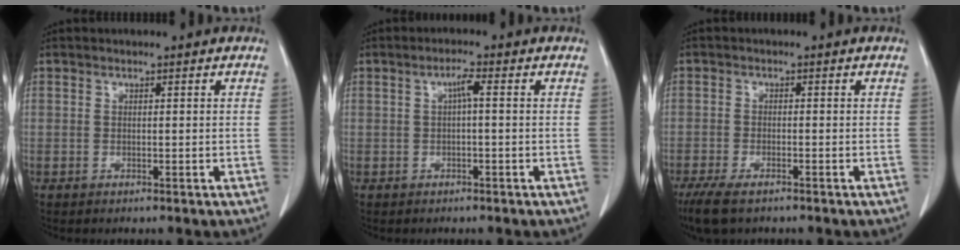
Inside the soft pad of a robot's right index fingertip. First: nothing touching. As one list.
[{"total": 2.1, "force": [0.2, 0.2, 2.0], "torque": [-0.037, 0.004, 0.004]}, {"total": 5.7, "force": [-4.2, 1.7, 3.5], "torque": [-0.068, -0.012, -0.069]}]